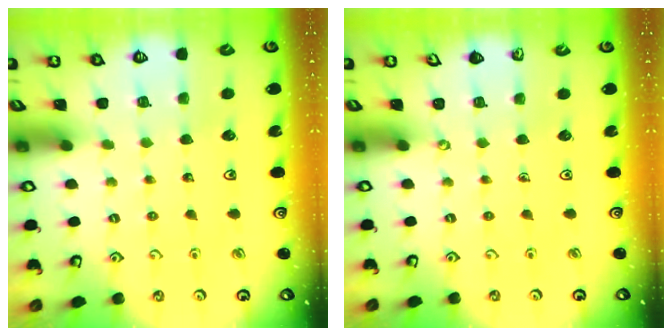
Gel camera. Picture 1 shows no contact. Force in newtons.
{"total": 0.0}